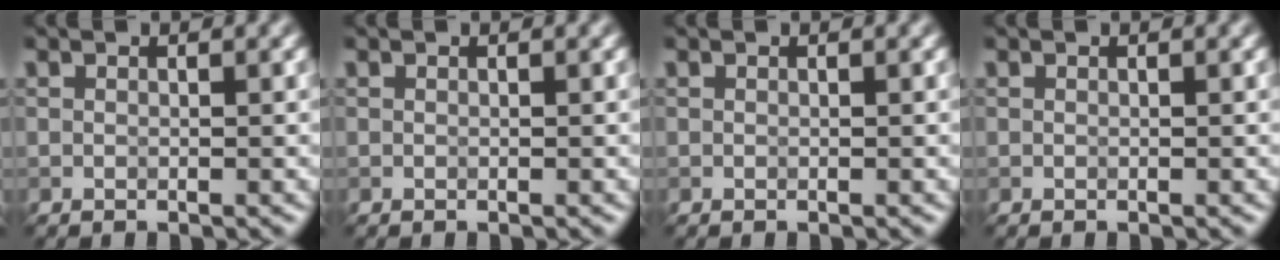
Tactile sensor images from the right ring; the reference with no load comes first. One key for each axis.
{"total": 0.0}
{"total": 0.0}
{"total": 0.0}